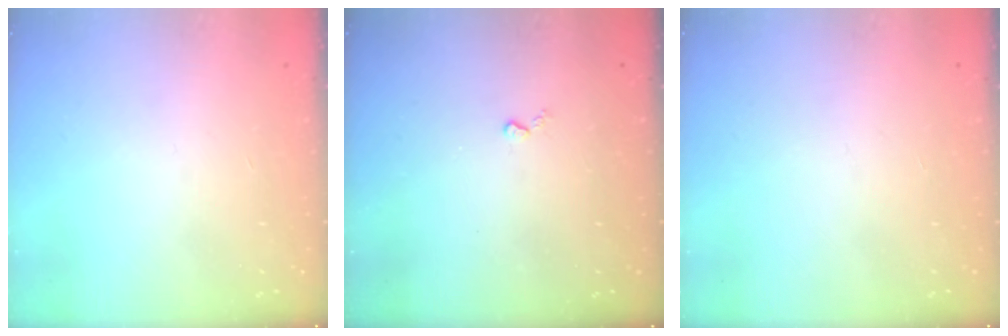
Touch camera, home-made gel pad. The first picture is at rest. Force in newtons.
{"total": 2.6, "press": 2.6, "slide": 0.5}
{"total": 0.0}